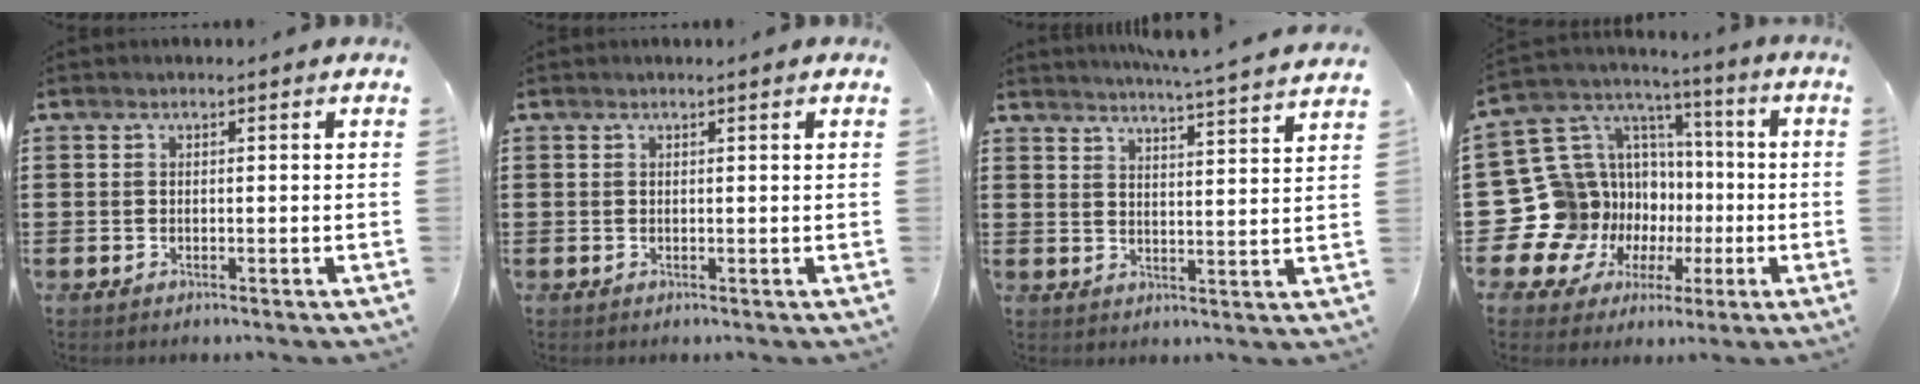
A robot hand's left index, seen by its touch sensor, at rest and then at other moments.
{"total": 0.6, "force": [0.4, -0.1, 0.5], "torque": [-0.009, -0.001, 0.008]}
{"total": 4.6, "force": [4.4, -0.8, 1.1], "torque": [-0.033, -0.038, 0.071]}
{"total": 15.7, "force": [-2.2, 14.7, 4.8], "torque": [-0.162, -0.031, 0.002]}